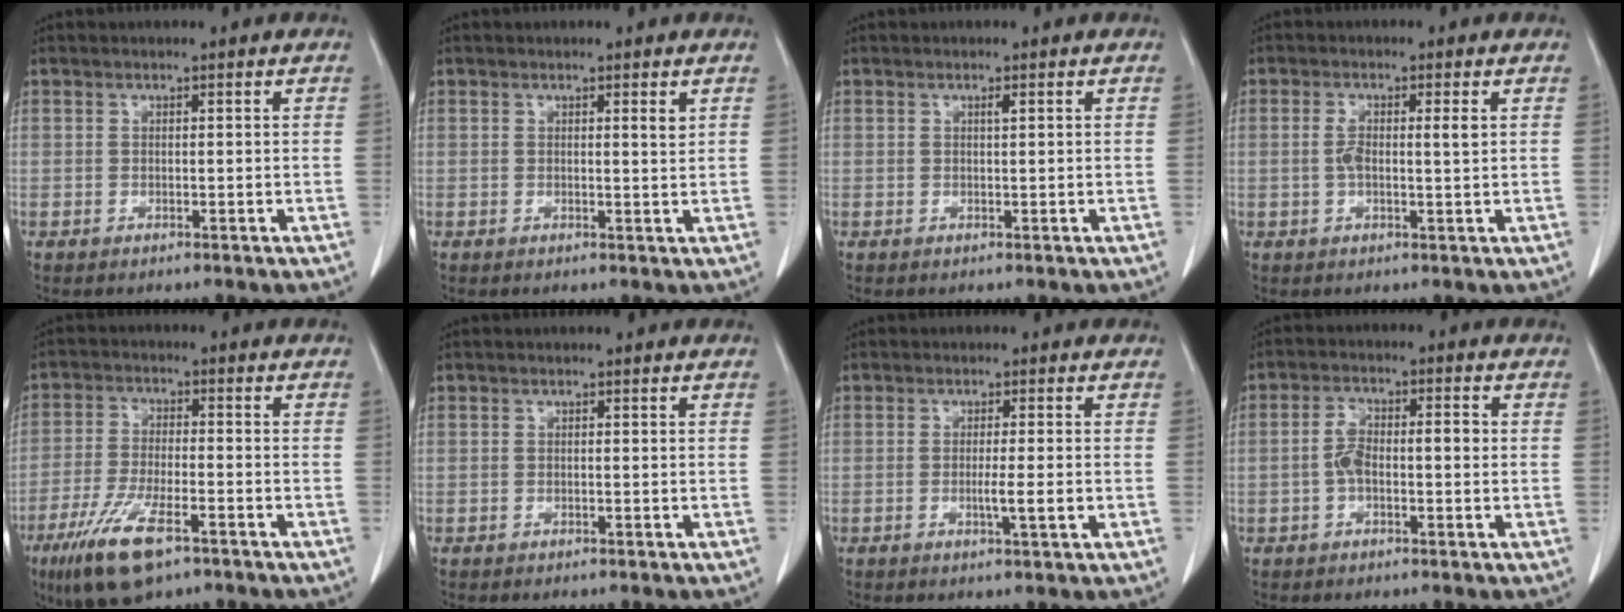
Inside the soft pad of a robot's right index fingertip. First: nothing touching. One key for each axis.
{"total": 1.1, "fx": 0.6, "fy": 0.0, "fz": 1.0, "tx": -0.016, "ty": -0.003, "tz": 0.008}
{"total": 0.6, "fx": 0.3, "fy": 0.0, "fz": 0.5, "tx": -0.010, "ty": 0.000, "tz": 0.007}
{"total": 3.7, "fx": 0.5, "fy": 0.8, "fz": 3.6, "tx": -0.072, "ty": 0.008, "tz": 0.009}
{"total": 10.8, "fx": -6.4, "fy": 2.8, "fz": 8.3, "tx": -0.161, "ty": -0.021, "tz": -0.109}
{"total": 0.0}
{"total": 3.2, "fx": -0.7, "fy": -0.2, "fz": 3.1, "tx": -0.053, "ty": -0.006, "tz": -0.011}
{"total": 5.6, "fx": -0.4, "fy": 2.3, "fz": 5.0, "tx": -0.105, "ty": 0.025, "tz": -0.009}